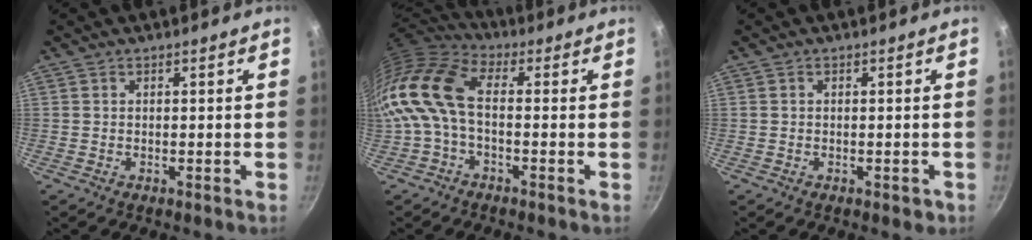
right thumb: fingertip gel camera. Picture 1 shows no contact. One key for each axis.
{"total": 14.7, "fx": -0.9, "fy": 8.3, "fz": 12.1, "tx": -0.257, "ty": 0.024, "tz": -0.037}
{"total": 1.4, "fx": -0.6, "fy": 0.9, "fz": 0.9, "tx": -0.007, "ty": 0.007, "tz": -0.005}